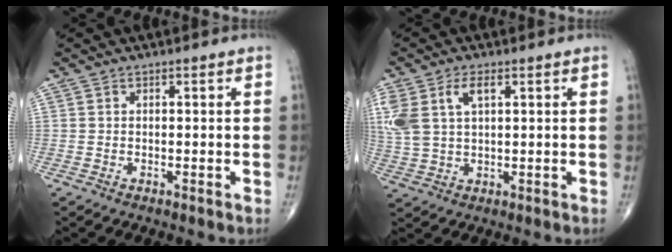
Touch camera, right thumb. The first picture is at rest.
{"total": 9.6, "force": [3.4, 5.2, 7.4], "torque": [-0.178, 0.011, 0.074]}